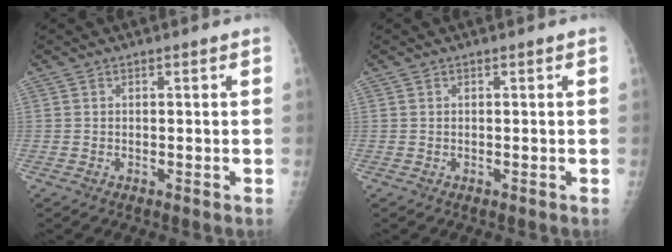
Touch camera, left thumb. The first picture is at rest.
{"total": 0.0}